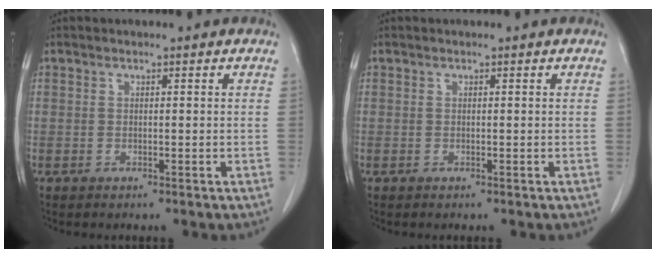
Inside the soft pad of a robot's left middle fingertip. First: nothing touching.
{"total": 0.0}